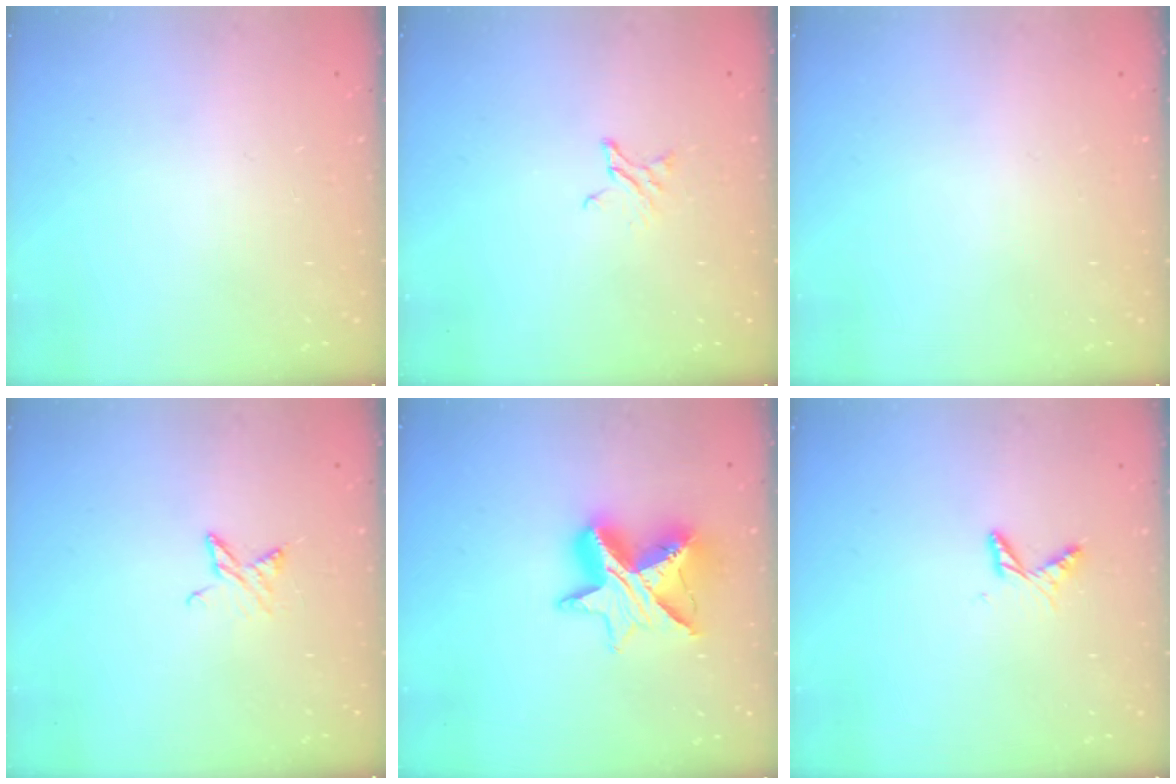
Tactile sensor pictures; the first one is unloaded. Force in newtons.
{"total": 2.0, "press": 2.0, "slide": 0.1}
{"total": 0.0}
{"total": 6.5, "press": 6.5, "slide": 0.4}
{"total": 12.6, "press": 12.6, "slide": 1.0}
{"total": 5.9, "press": 5.9, "slide": 0.5}